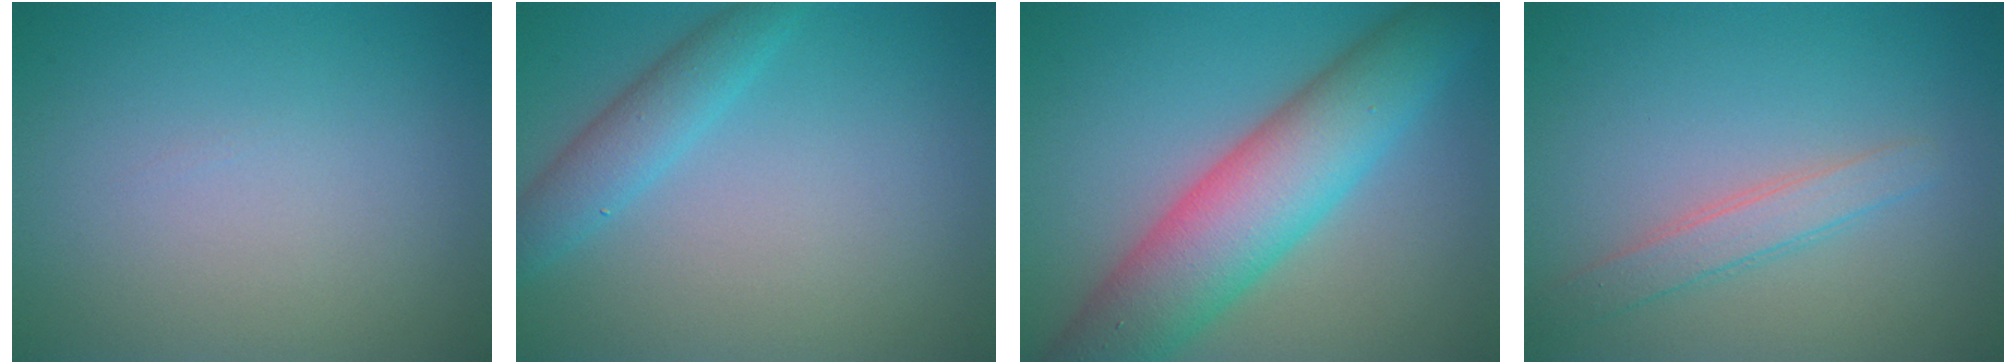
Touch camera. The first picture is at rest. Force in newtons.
{"total": 2.9, "press": 2.9, "slide": 0.2}
{"total": 9.3, "press": 9.3, "slide": 0.3}
{"total": 2.3, "press": 2.3, "slide": 0.1}